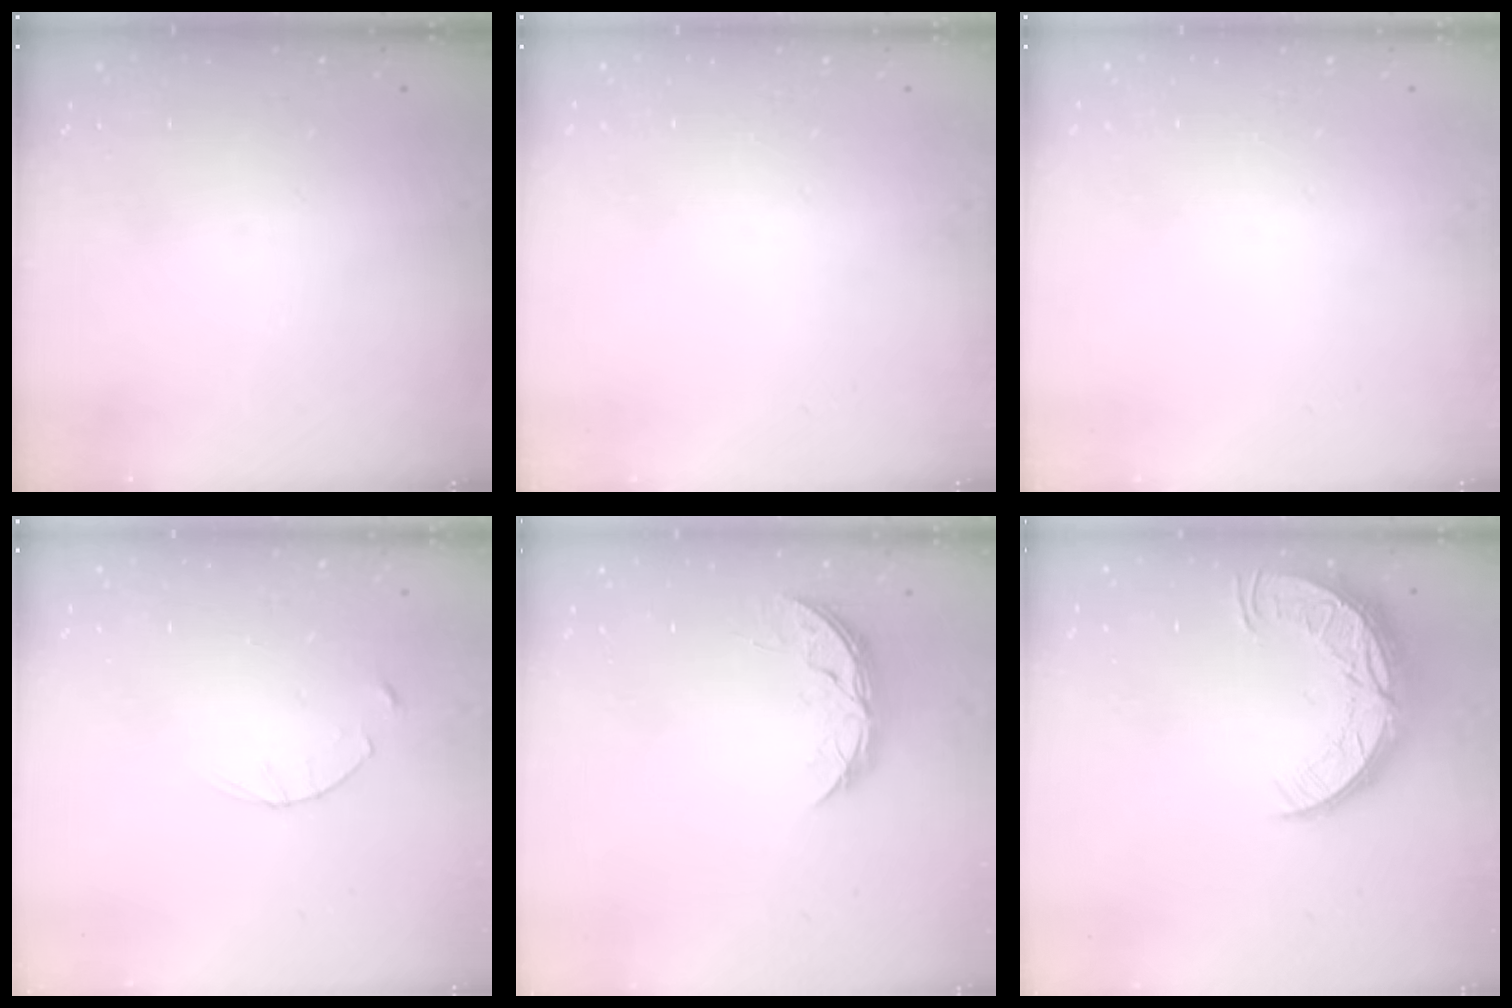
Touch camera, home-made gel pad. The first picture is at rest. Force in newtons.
{"total": 0.0}
{"total": 0.0}
{"total": 2.8, "press": 2.8, "slide": 0.4}
{"total": 5.4, "press": 5.4, "slide": 0.5}
{"total": 12.4, "press": 12.4, "slide": 1.0}